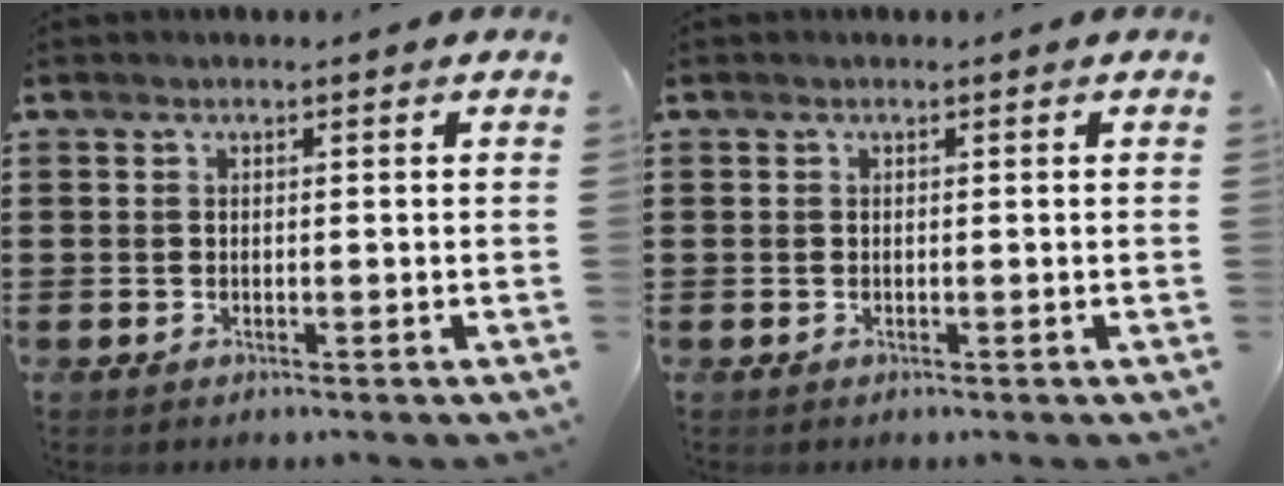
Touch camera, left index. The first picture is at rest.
{"total": 0.0}